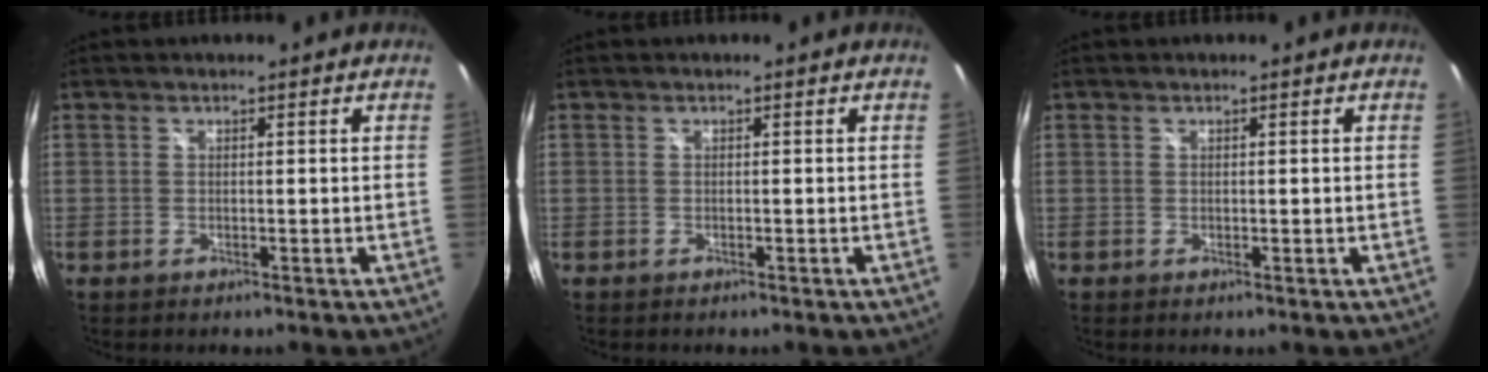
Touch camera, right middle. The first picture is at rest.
{"total": 0.0}
{"total": 0.0}